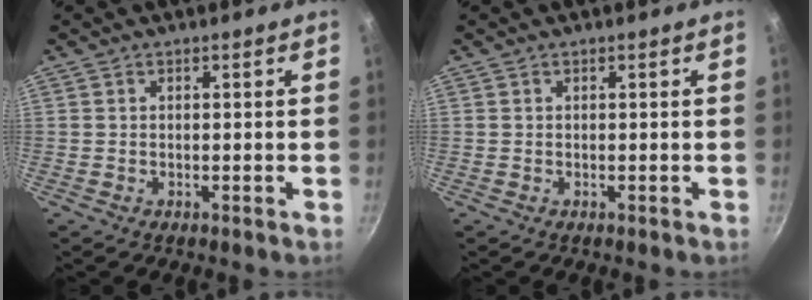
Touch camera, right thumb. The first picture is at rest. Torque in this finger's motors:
{"motor_torque": [-0.11, -0.09, 0.23, 0.01, 0.01]}